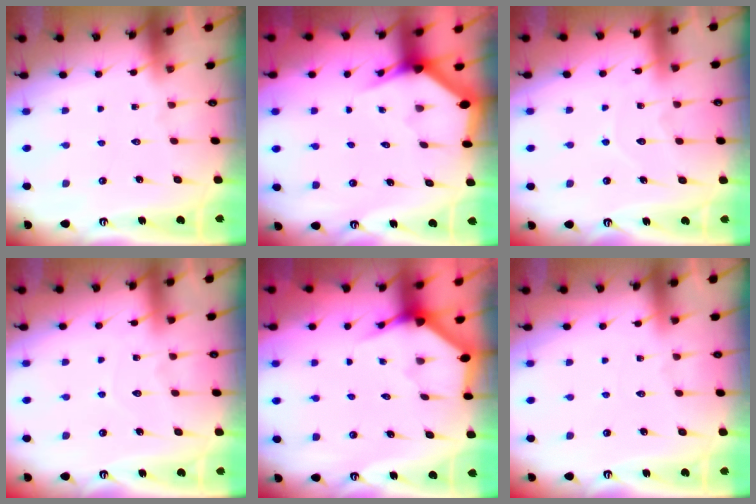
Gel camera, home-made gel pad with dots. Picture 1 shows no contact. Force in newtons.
{"total": 3.1, "press": 3.1, "slide": 0.1}
{"total": 5.9, "press": 5.8, "slide": 0.7}
{"total": 4.9, "press": 4.9, "slide": 0.4}
{"total": 3.4, "press": 3.4, "slide": 0.1}
{"total": 2.1, "press": 2.1, "slide": 0.2}